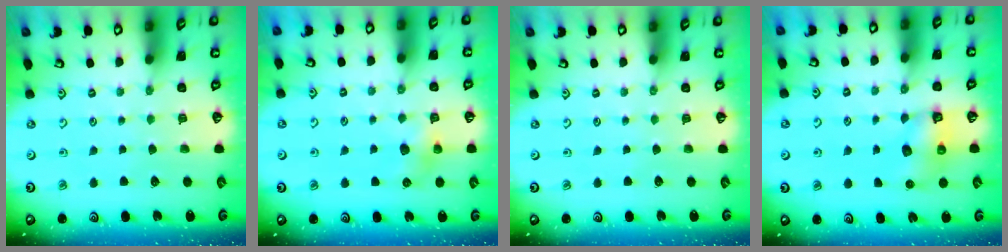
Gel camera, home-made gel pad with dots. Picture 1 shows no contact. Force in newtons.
{"total": 5.8, "press": 5.8, "slide": 0.4}
{"total": 0.0}
{"total": 6.6, "press": 6.6, "slide": 0.6}